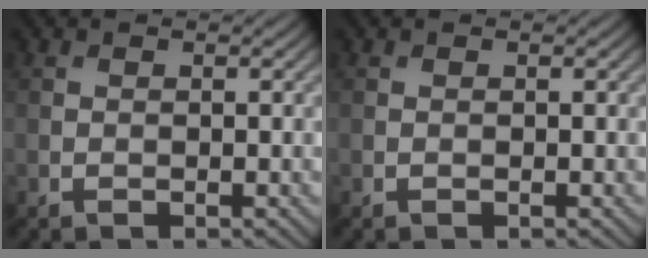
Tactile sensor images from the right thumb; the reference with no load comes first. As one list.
[{"total": 0.0}]